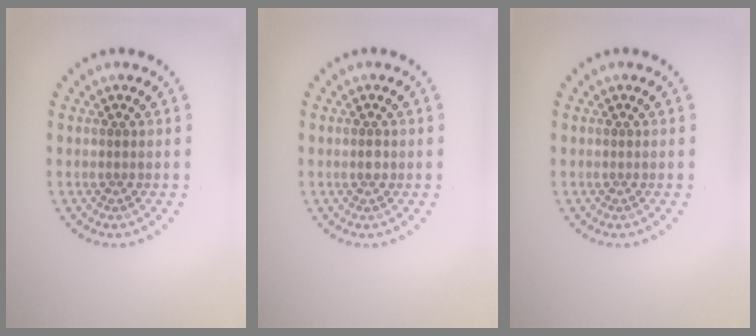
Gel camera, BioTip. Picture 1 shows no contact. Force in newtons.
{"total": 0.9, "press": 0.9, "slide": 0.3}
{"total": 0.0}